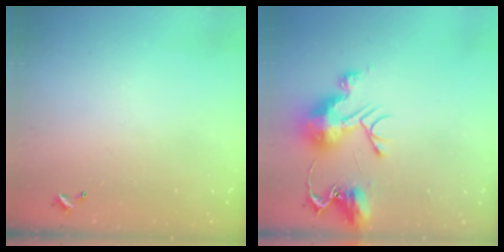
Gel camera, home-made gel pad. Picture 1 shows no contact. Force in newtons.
{"total": 12.0, "press": 12.0, "slide": 1.1}